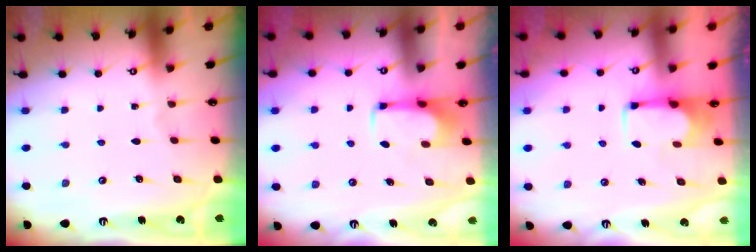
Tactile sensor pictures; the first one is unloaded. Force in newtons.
{"total": 2.0, "press": 2.0, "slide": 0.2}
{"total": 1.8, "press": 1.7, "slide": 0.5}